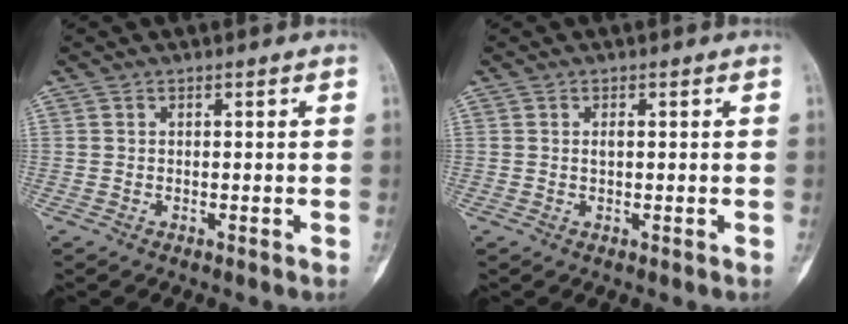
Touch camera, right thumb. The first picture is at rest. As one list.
[{"total": 0.9, "force": [0.2, 0.4, 0.8], "torque": [-0.011, 0.001, 0.002]}]